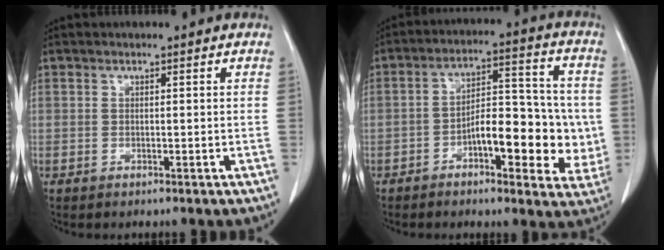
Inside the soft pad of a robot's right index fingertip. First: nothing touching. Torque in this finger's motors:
{"motor_torque": [0.49, -0.14, 0.23, 0.06]}